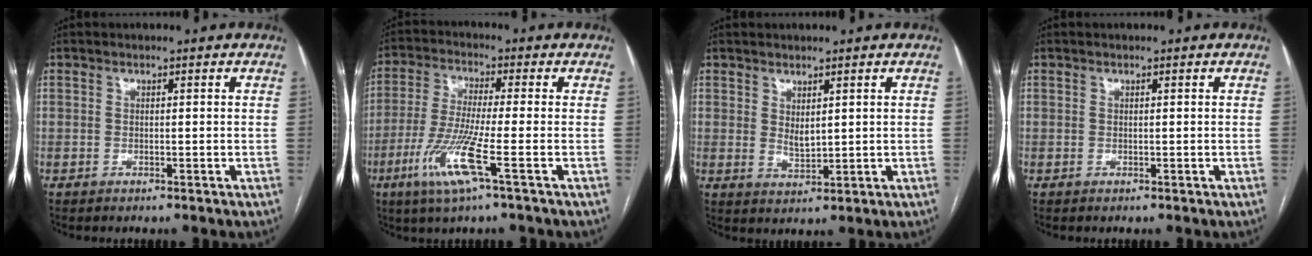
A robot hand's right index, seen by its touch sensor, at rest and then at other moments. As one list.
[{"total": 9.4, "force": [-4.0, -0.4, 8.5], "torque": [-0.177, -0.020, -0.084]}, {"total": 2.4, "force": [1.0, 1.0, 1.9], "torque": [-0.036, -0.009, 0.026]}, {"total": 0.0}]